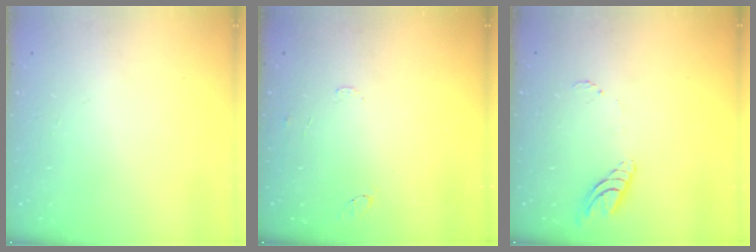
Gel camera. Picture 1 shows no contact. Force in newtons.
{"total": 5.0, "press": 5.0, "slide": 0.5}
{"total": 8.8, "press": 8.8, "slide": 0.9}